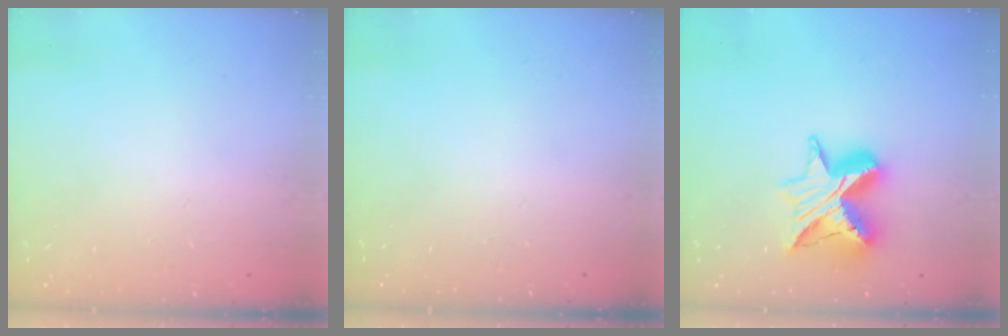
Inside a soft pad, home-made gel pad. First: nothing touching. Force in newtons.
{"total": 0.0}
{"total": 12.1, "press": 12.1, "slide": 1.0}